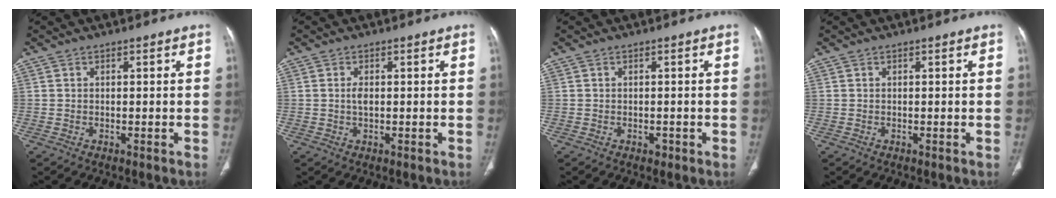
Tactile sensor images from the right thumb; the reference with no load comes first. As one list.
[{"total": 1.7, "force": [0.1, 0.9, 1.5], "torque": [-0.030, -0.001, 0.001]}, {"total": 0.9, "force": [-0.4, 0.6, 0.5], "torque": [-0.005, 0.000, -0.005]}, {"total": 0.0}]